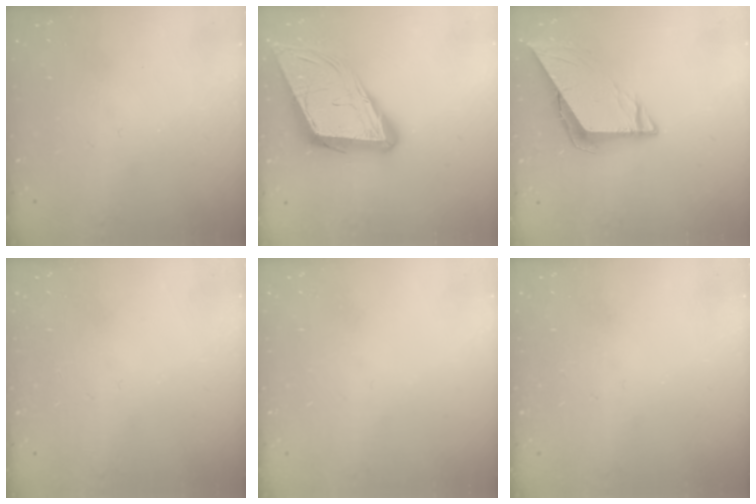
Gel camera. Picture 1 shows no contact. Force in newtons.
{"total": 14.8, "press": 14.1, "slide": 4.2}
{"total": 7.4, "press": 7.4, "slide": 0.6}
{"total": 0.0}
{"total": 0.0}
{"total": 0.0}